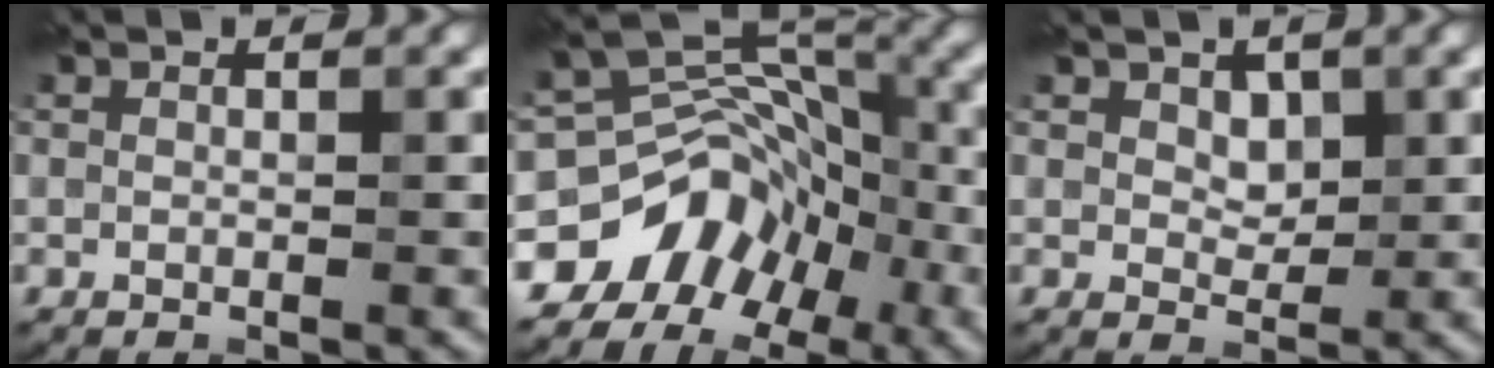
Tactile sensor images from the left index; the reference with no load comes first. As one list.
[{"total": 9.4, "force": [-5.7, 6.8, 3.1], "torque": [-0.025, 0.032, -0.093]}, {"total": 2.0, "force": [1.0, 1.4, 0.9], "torque": [-0.017, 0.000, 0.013]}]